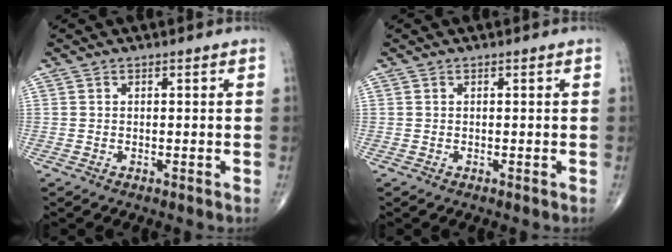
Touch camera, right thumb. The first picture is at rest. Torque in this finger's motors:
{"motor_torque": [-0.09, -0.08, 0.00, 0.00, 0.01]}